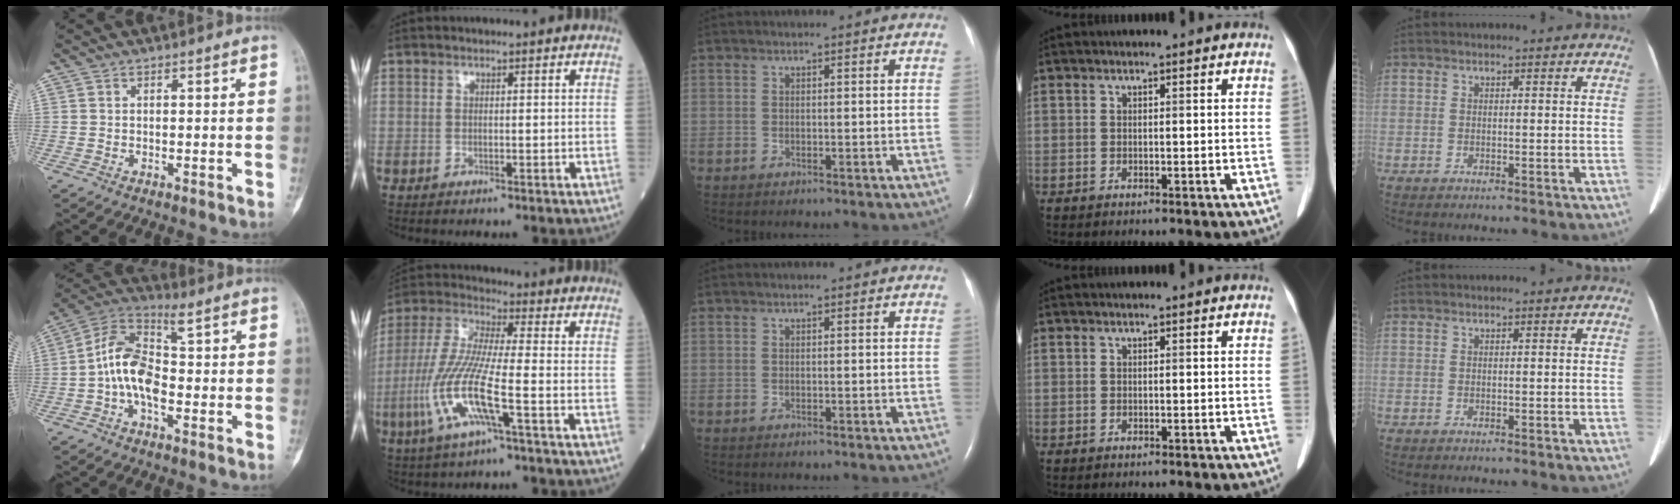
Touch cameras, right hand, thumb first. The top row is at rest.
{"thumb": {"total": 10.1, "force": [-0.1, 5.4, 8.6], "torque": [-0.173, 0.033, -0.008]}, "index": {"total": 12.4, "force": [-4.2, 1.0, 11.7], "torque": [-0.257, -0.009, -0.086]}}